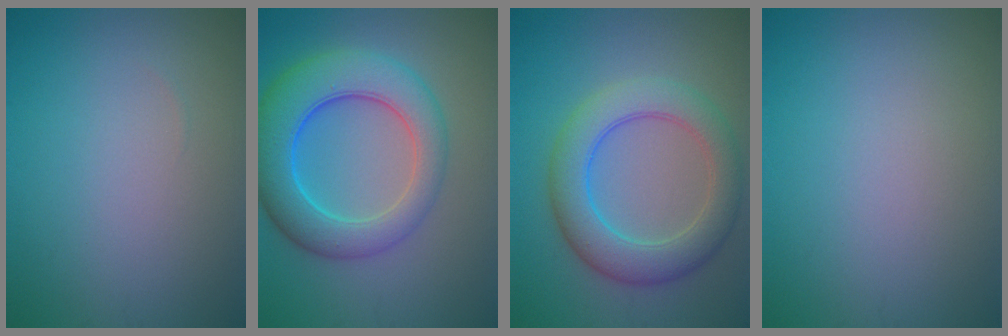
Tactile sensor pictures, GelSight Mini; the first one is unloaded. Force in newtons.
{"total": 8.3, "press": 8.3, "slide": 0.4}
{"total": 6.3, "press": 6.3, "slide": 0.1}
{"total": 0.0}